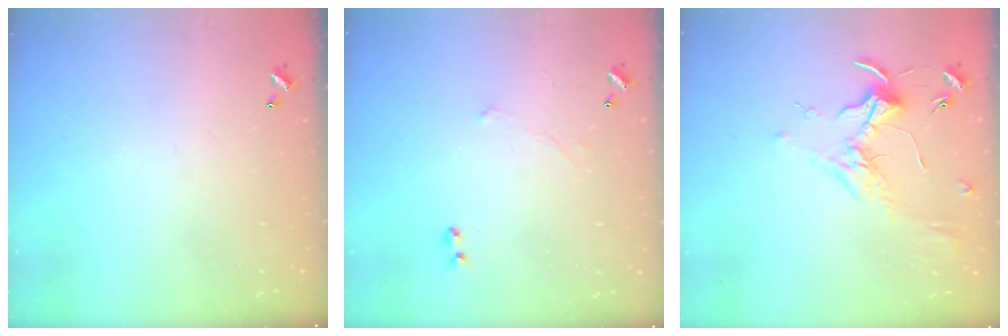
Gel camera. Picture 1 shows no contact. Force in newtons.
{"total": 1.7, "press": 1.7, "slide": 0.4}
{"total": 1.8, "press": 1.6, "slide": 0.7}